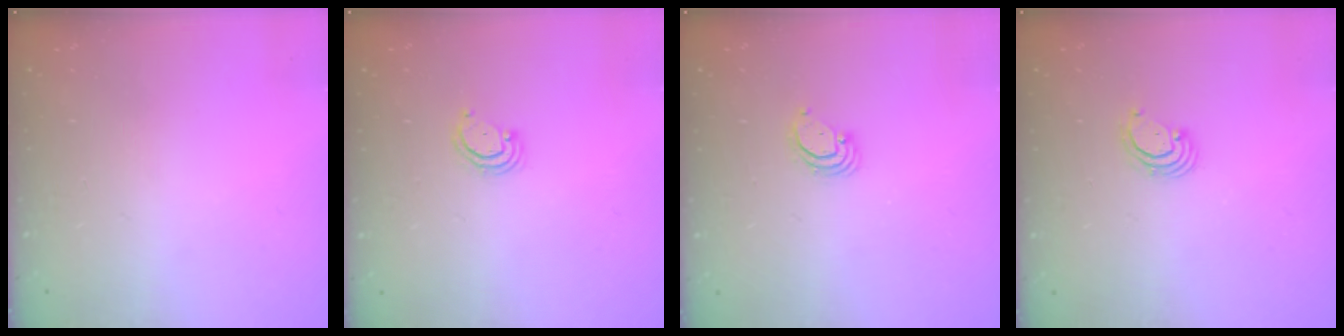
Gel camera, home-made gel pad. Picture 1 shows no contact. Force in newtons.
{"total": 3.3, "press": 3.2, "slide": 0.4}
{"total": 2.9, "press": 2.9, "slide": 0.3}
{"total": 2.8, "press": 2.8, "slide": 0.3}